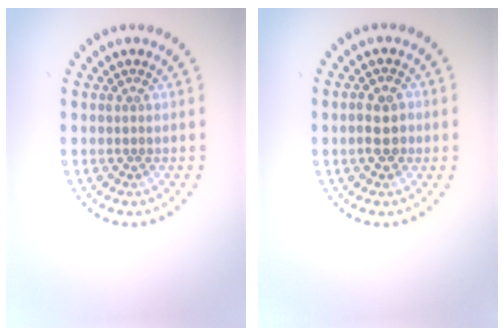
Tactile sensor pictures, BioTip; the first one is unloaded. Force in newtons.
{"total": 2.6, "press": 2.6, "slide": 0.5}